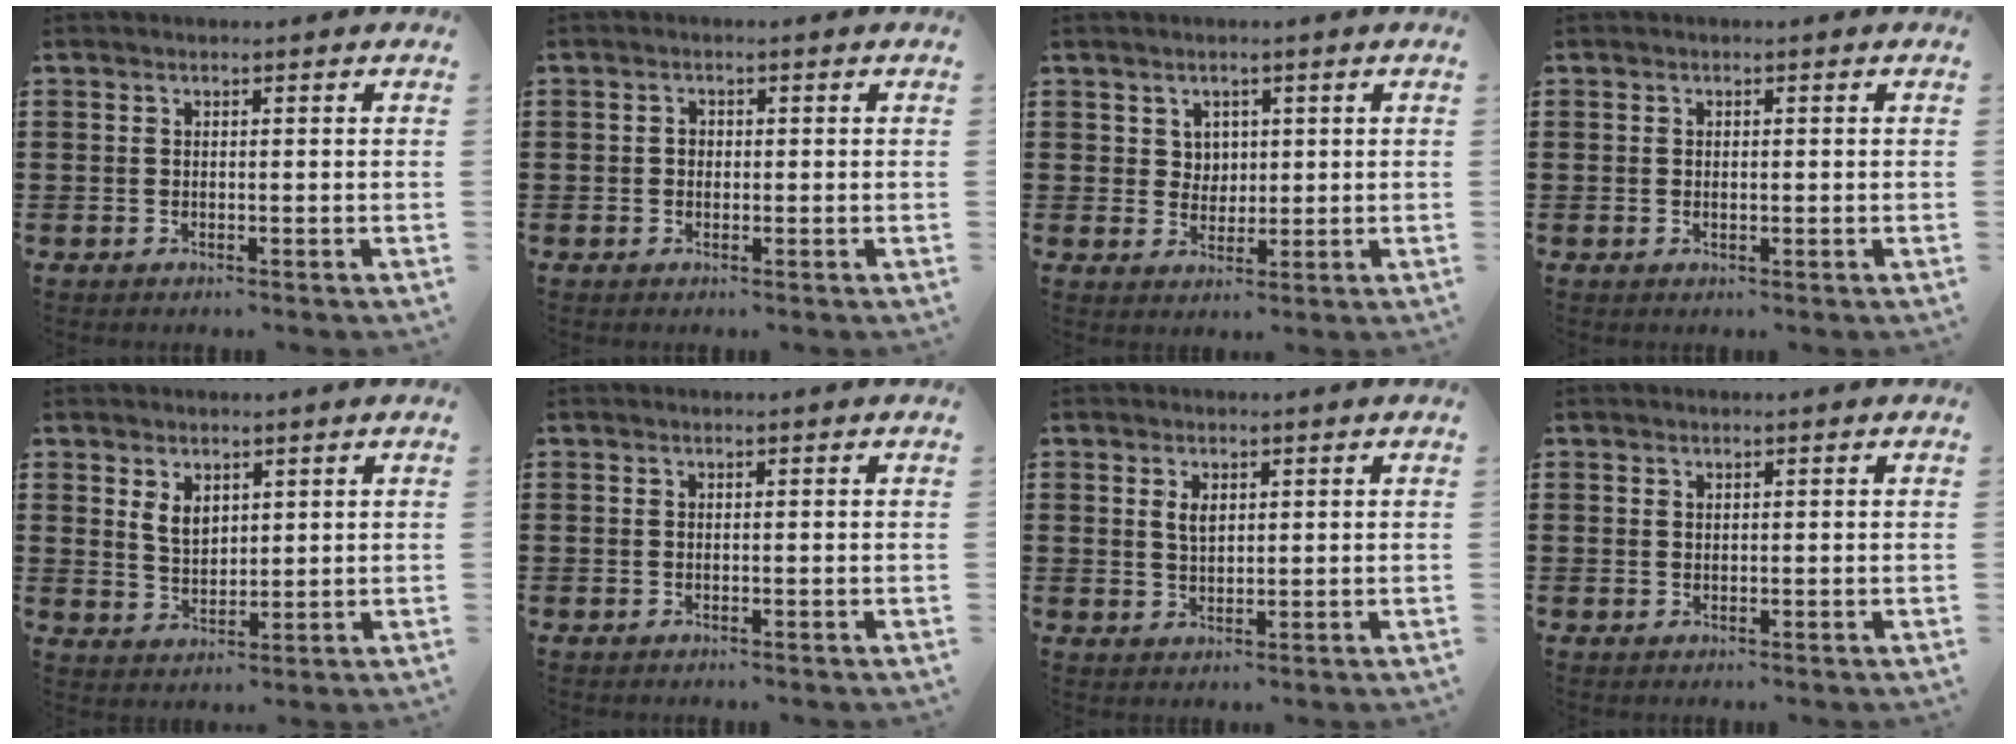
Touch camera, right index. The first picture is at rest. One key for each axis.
{"total": 1.1, "fx": 0.0, "fy": 0.9, "fz": 0.6, "tx": -0.014, "ty": 0.005, "tz": -0.001}
{"total": 3.0, "fx": 1.5, "fy": 2.5, "fz": 0.7, "tx": -0.024, "ty": 0.010, "tz": 0.027}
{"total": 0.7, "fx": 0.0, "fy": 0.4, "fz": 0.6, "tx": -0.012, "ty": 0.002, "tz": 0.000}
{"total": 3.7, "fx": 1.8, "fy": 2.4, "fz": 2.1, "tx": -0.041, "ty": 0.005, "tz": 0.032}
{"total": 0.0}
{"total": 2.4, "fx": 0.9, "fy": 1.3, "fz": 1.8, "tx": -0.039, "ty": 0.004, "tz": 0.016}
{"total": 0.6, "fx": 0.4, "fy": 0.4, "fz": 0.1, "tx": -0.004, "ty": 0.002, "tz": 0.009}